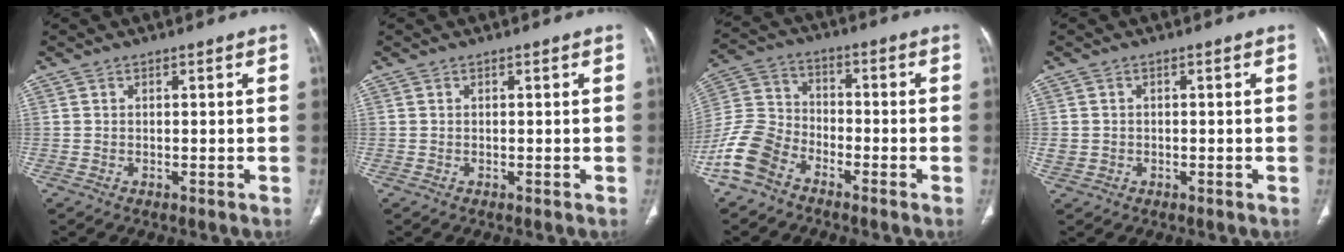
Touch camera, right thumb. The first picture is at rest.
{"total": 0.0}
{"total": 10.2, "force": [-6.6, 6.3, 4.5], "torque": [-0.095, 0.038, -0.145]}
{"total": 2.1, "force": [-0.3, 1.9, 0.8], "torque": [-0.010, 0.007, -0.001]}